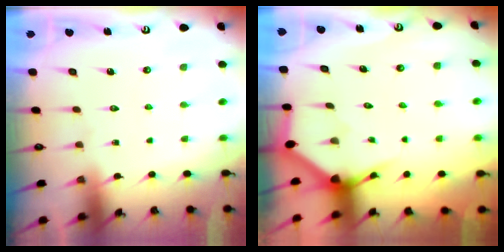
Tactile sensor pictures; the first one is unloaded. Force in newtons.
{"total": 3.5, "press": 3.5, "slide": 0.2}